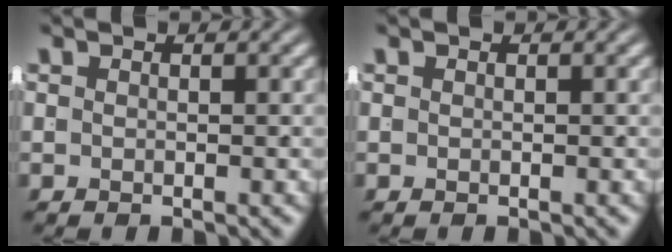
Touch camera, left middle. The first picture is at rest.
{"total": 0.0}